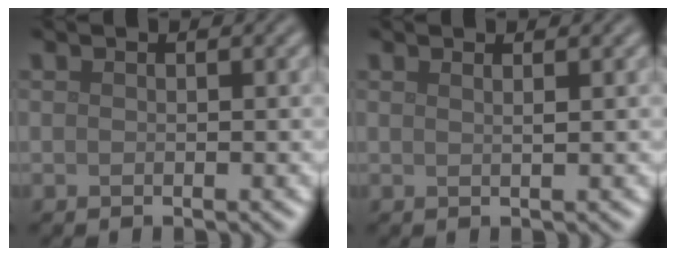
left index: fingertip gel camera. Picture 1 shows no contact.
{"total": 1.6, "force": [0.9, 0.7, 1.1], "torque": [-0.001, -0.001, -0.003]}